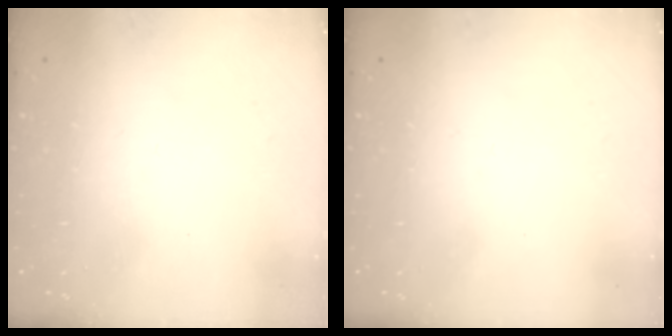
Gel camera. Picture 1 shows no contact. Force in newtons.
{"total": 0.0}